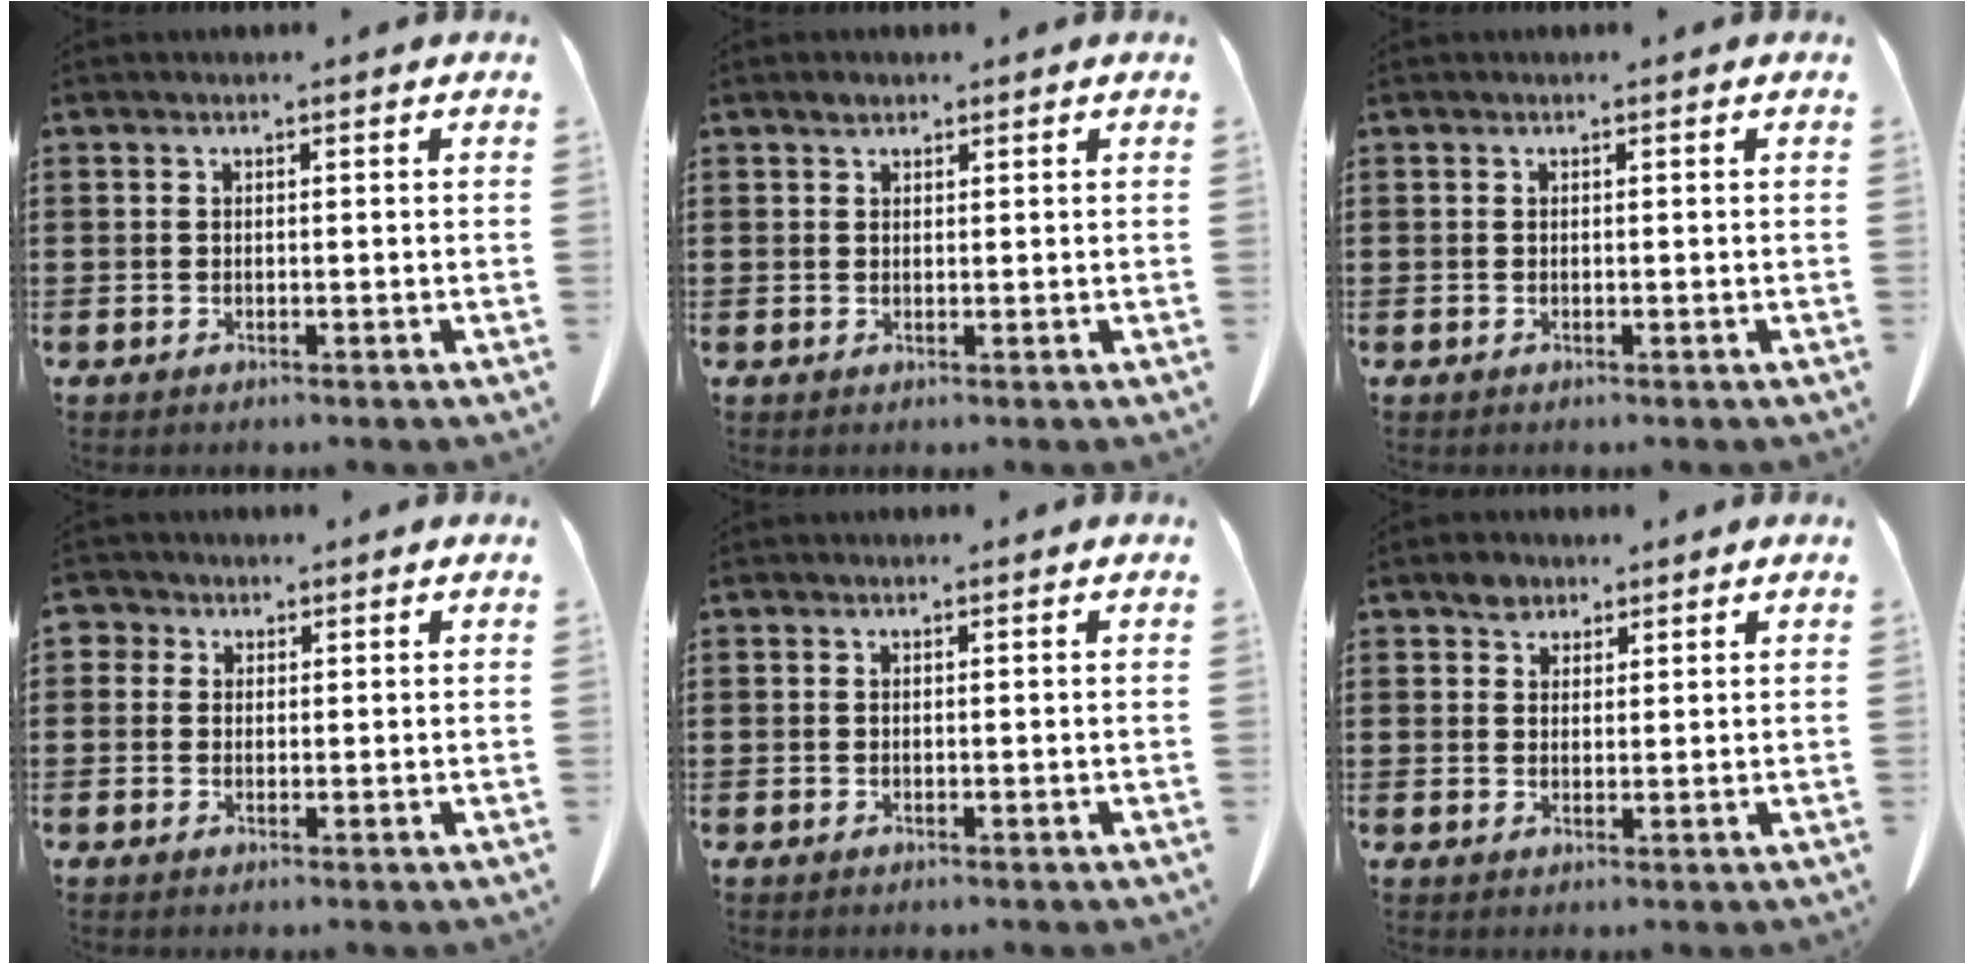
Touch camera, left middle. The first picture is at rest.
{"total": 1.1, "force": [0.9, 0.6, 0.4], "torque": [-0.002, 0.000, 0.015]}
{"total": 0.0}
{"total": 1.8, "force": [0.8, 1.6, 0.4], "torque": [-0.007, 0.004, 0.011]}
{"total": 0.0}
{"total": 2.9, "force": [2.2, 1.9, 0.7], "torque": [-0.004, 0.000, 0.038]}